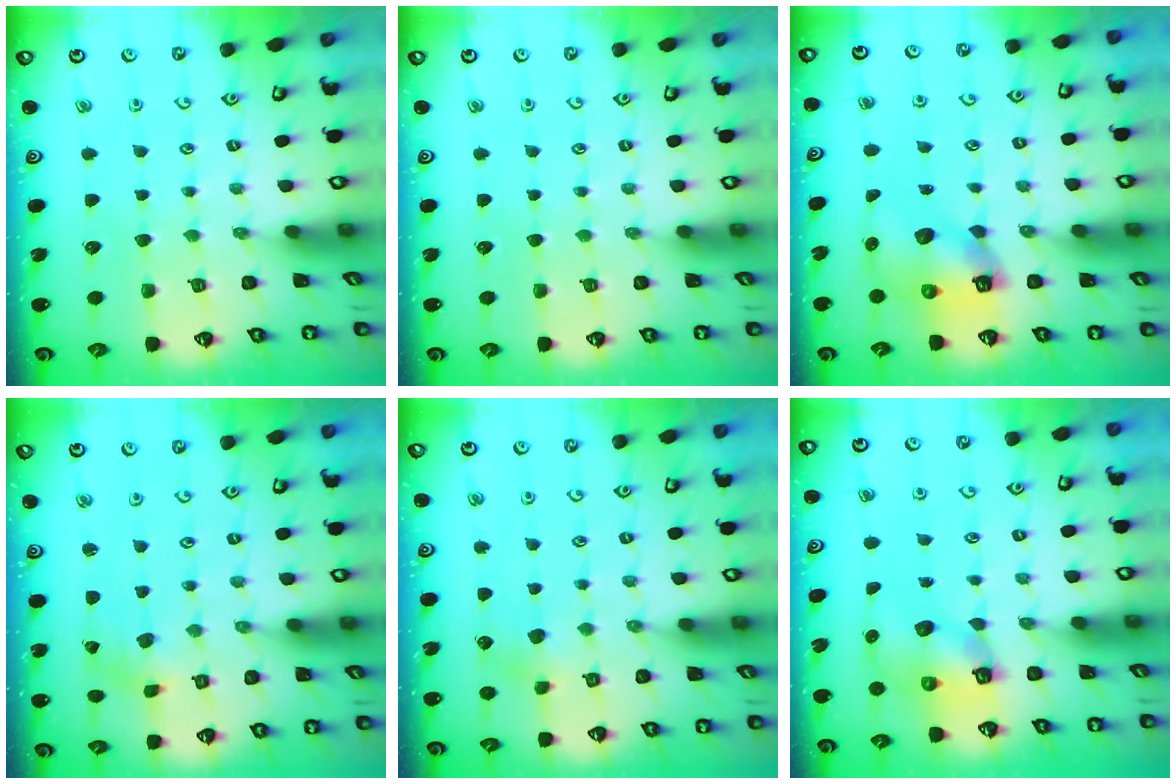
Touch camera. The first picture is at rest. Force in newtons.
{"total": 0.0}
{"total": 8.8, "press": 8.7, "slide": 1.2}
{"total": 1.5, "press": 1.5, "slide": 0.2}
{"total": 4.6, "press": 4.5, "slide": 0.9}
{"total": 7.3, "press": 7.2, "slide": 0.9}